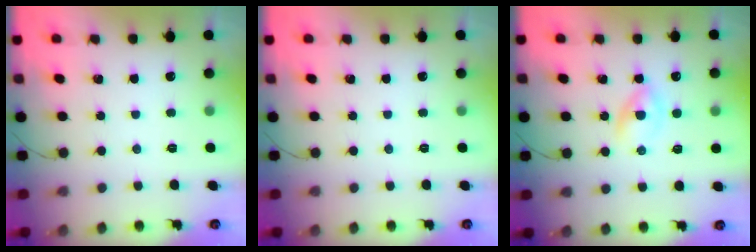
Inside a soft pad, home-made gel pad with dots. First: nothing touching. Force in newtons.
{"total": 0.0}
{"total": 2.5, "press": 2.2, "slide": 1.2}